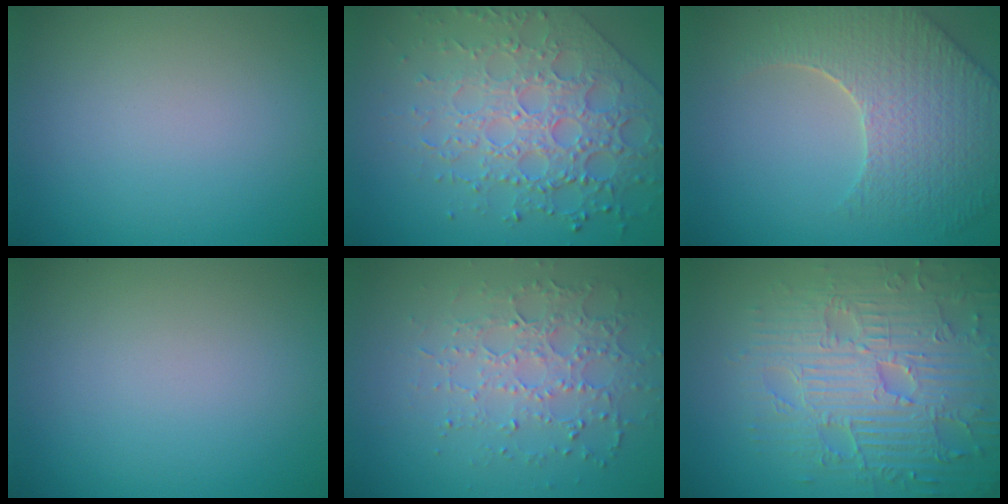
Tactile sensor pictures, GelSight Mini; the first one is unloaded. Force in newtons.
{"total": 6.8, "press": 5.4, "slide": 4.2}
{"total": 7.1, "press": 5.6, "slide": 4.4}
{"total": 0.0}
{"total": 3.4, "press": 3.2, "slide": 1.2}
{"total": 8.7, "press": 6.4, "slide": 5.8}